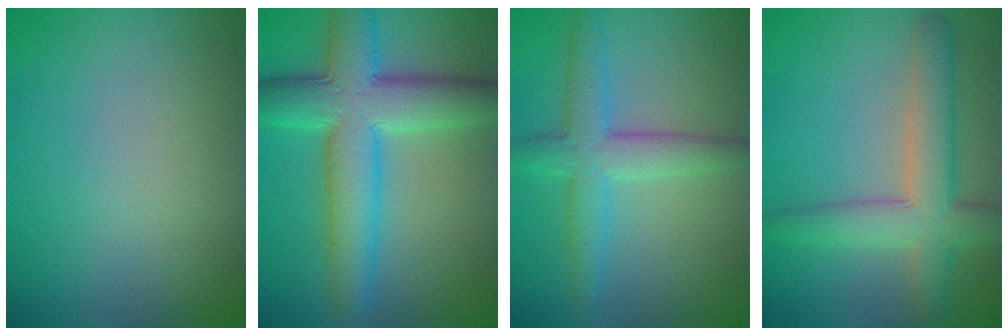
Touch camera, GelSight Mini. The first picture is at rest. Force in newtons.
{"total": 8.8, "press": 8.8, "slide": 0.2}
{"total": 4.6, "press": 4.6, "slide": 0.1}
{"total": 5.6, "press": 5.6, "slide": 0.2}